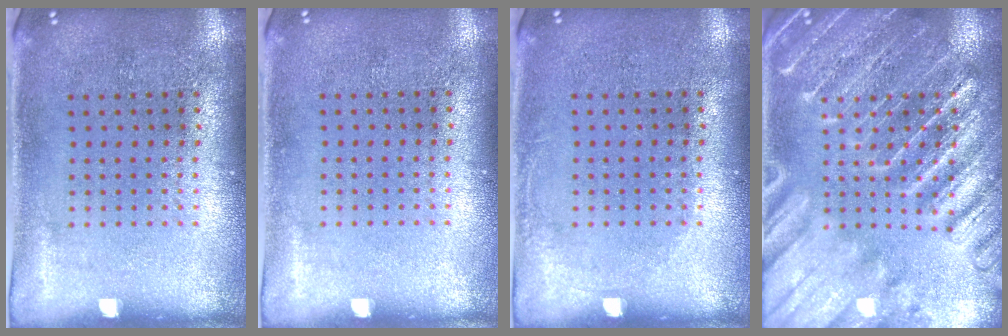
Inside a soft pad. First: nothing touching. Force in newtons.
{"total": 0.0}
{"total": 0.7, "press": 0.7, "slide": 0.1}
{"total": 3.6, "press": 3.6, "slide": 0.5}